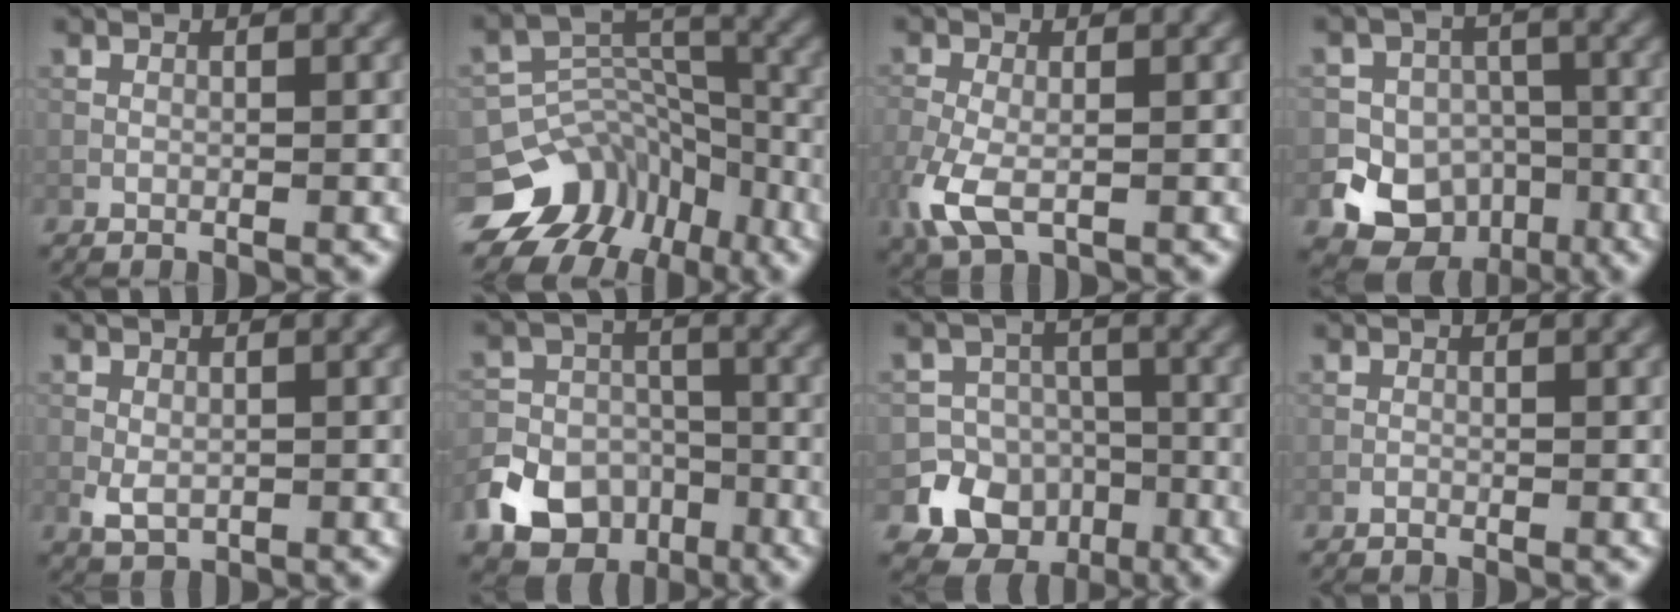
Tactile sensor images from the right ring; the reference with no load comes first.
{"total": 9.1, "force": [-5.8, 6.4, 2.8], "torque": [-0.036, 0.024, -0.095]}
{"total": 4.8, "force": [-1.7, 2.6, 3.6], "torque": [-0.097, -0.013, -0.039]}
{"total": 12.4, "force": [-6.2, 10.5, 2.5], "torque": [-0.035, -0.033, -0.108]}
{"total": 2.0, "force": [-0.3, 1.4, 1.4], "torque": [-0.029, -0.005, -0.003]}
{"total": 9.8, "force": [-5.0, 7.4, 3.9], "torque": [-0.061, -0.016, -0.111]}
{"total": 11.0, "force": [-4.7, 9.7, 2.1], "torque": [-0.022, -0.029, -0.095]}
{"total": 0.0}